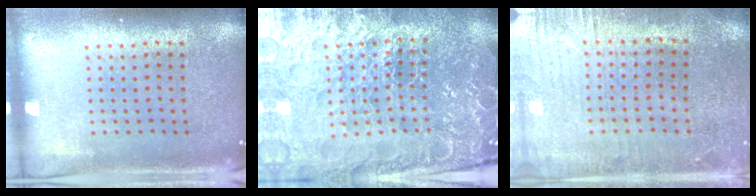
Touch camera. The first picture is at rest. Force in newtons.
{"total": 4.9, "press": 4.7, "slide": 1.4}
{"total": 0.7, "press": 0.5, "slide": 0.5}